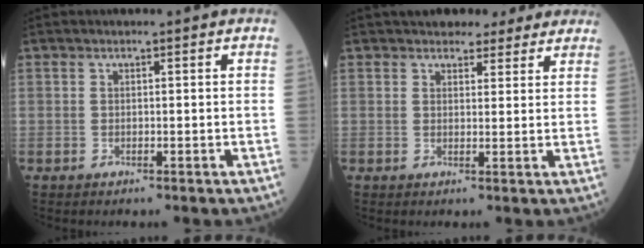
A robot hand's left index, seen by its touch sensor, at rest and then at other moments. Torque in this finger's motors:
{"motor_torque": [1.07, -1.07, 0.41, 0.06]}